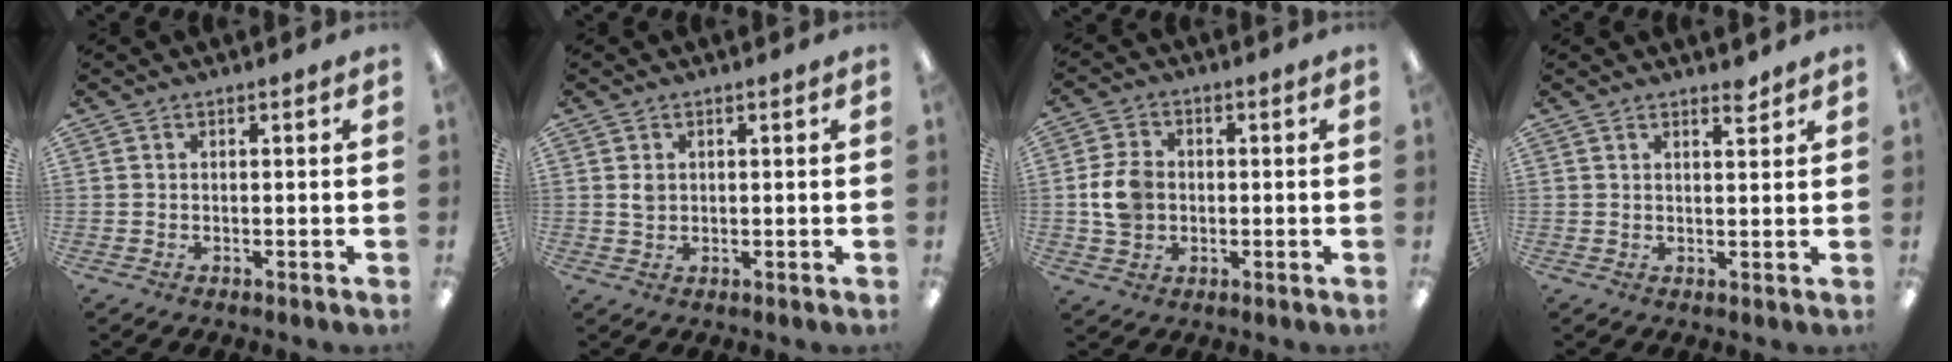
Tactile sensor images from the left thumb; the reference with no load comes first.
{"total": 1.9, "force": [0.6, 1.6, 0.9], "torque": [-0.012, 0.002, 0.008]}
{"total": 7.9, "force": [-0.2, 6.3, 4.8], "torque": [-0.102, 0.008, -0.002]}
{"total": 2.7, "force": [2.4, 0.7, 1.1], "torque": [-0.008, -0.013, 0.040]}